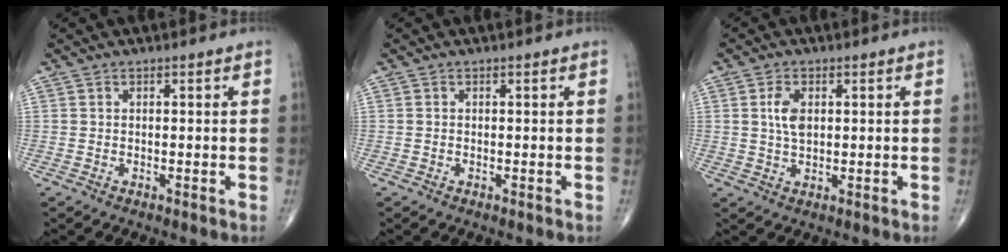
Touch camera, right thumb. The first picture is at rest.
{"total": 0.0}
{"total": 4.2, "force": [0.9, 2.4, 3.4], "torque": [-0.066, -0.003, 0.017]}